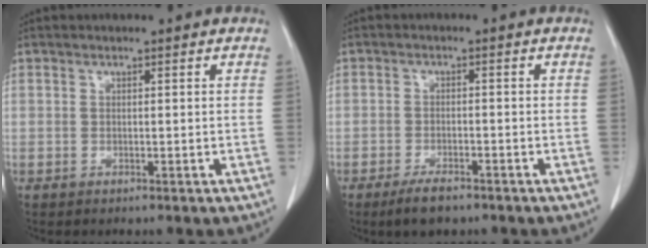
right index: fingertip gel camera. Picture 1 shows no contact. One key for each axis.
{"total": 4.2, "fx": -3.1, "fy": 1.5, "fz": 2.4, "tx": -0.046, "ty": -0.003, "tz": -0.050}